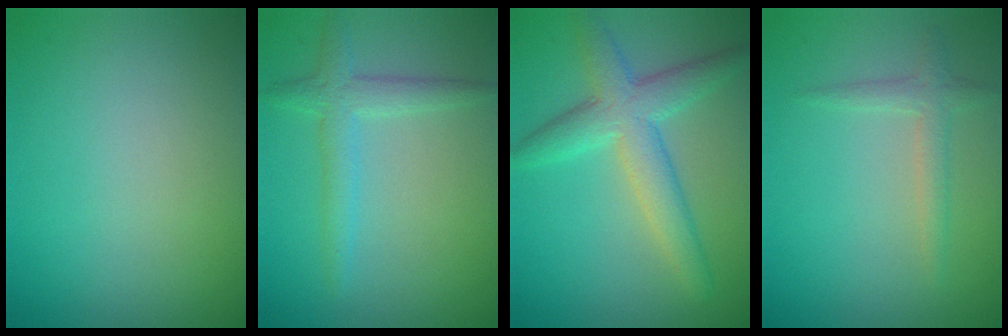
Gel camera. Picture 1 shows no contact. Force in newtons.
{"total": 2.6, "press": 2.6, "slide": 0.1}
{"total": 4.8, "press": 4.8, "slide": 0.1}
{"total": 1.7, "press": 1.7, "slide": 0.1}